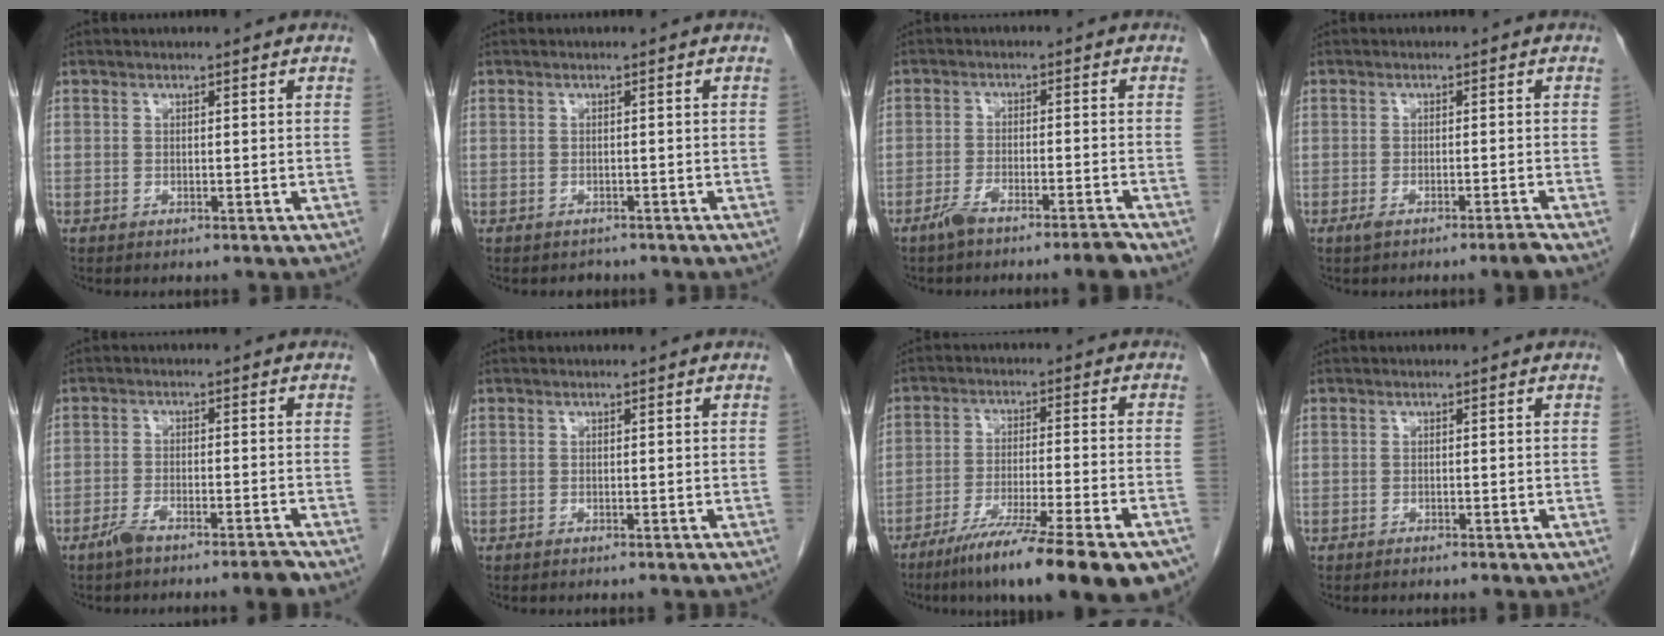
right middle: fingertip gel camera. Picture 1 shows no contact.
{"total": 1.3, "force": [-1.1, 0.7, -0.1], "torque": [-0.008, -0.002, -0.017]}
{"total": 5.2, "force": [-4.2, -0.3, 3.0], "torque": [-0.050, -0.001, -0.076]}
{"total": 2.8, "force": [-2.1, -0.5, 1.9], "torque": [-0.034, -0.003, -0.036]}
{"total": 4.5, "force": [-3.7, 0.1, 2.6], "torque": [-0.043, 0.000, -0.066]}
{"total": 0.0}
{"total": 20.2, "force": [-14.7, 1.5, 13.8], "torque": [-0.153, -0.029, -0.226]}
{"total": 0.8, "force": [-0.6, 0.2, 0.6], "torque": [-0.012, -0.001, -0.005]}